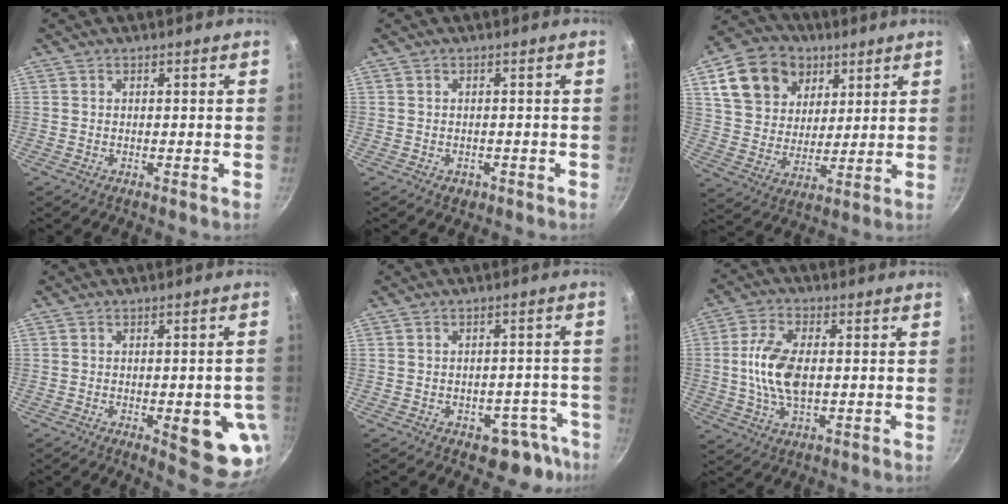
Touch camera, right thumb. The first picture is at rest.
{"total": 1.8, "force": [-0.7, 1.4, 0.7], "torque": [-0.007, 0.003, -0.003]}
{"total": 16.7, "force": [7.4, 12.6, 8.0], "torque": [-0.124, -0.011, 0.130]}
{"total": 11.4, "force": [-3.0, 4.1, 10.2], "torque": [-0.090, 0.002, -0.033]}
{"total": 8.3, "force": [-4.7, 5.4, 4.2], "torque": [0.014, 0.051, -0.038]}
{"total": 10.2, "force": [0.0, 5.4, 8.7], "torque": [-0.171, 0.009, -0.005]}